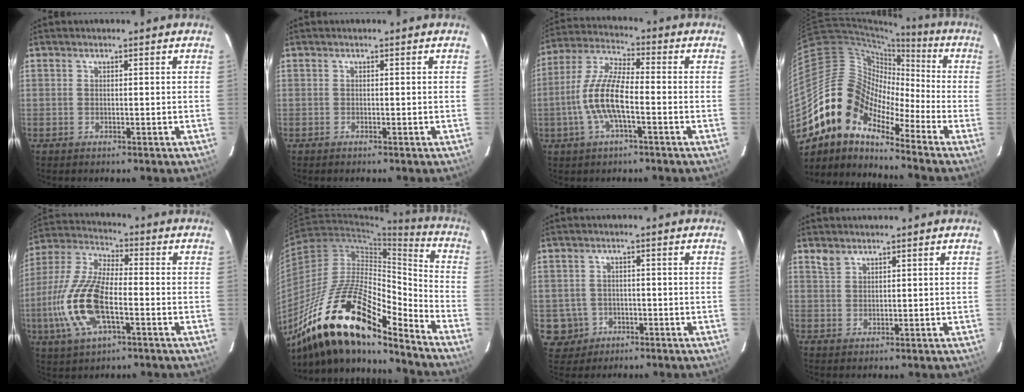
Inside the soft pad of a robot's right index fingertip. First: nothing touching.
{"total": 0.0}
{"total": 11.1, "force": [-3.0, 3.1, 10.2], "torque": [-0.217, 0.003, -0.061]}
{"total": 13.6, "force": [-9.9, 6.7, 6.4], "torque": [-0.104, 0.017, -0.214]}
{"total": 16.2, "force": [-4.4, 6.4, 14.2], "torque": [-0.314, -0.004, -0.088]}
{"total": 23.7, "force": [-17.3, 7.0, 14.6], "torque": [-0.264, -0.011, -0.315]}
{"total": 5.3, "force": [-1.5, 5.1, 0.4], "torque": [-0.019, 0.018, -0.015]}
{"total": 2.1, "force": [1.7, 1.0, 0.7], "torque": [-0.015, 0.003, 0.034]}